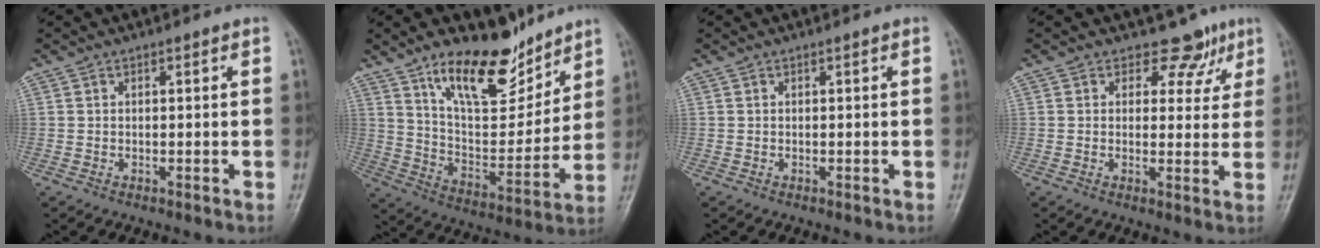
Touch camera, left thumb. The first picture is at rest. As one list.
[{"total": 16.9, "force": [12.2, 6.9, 9.6], "torque": [-0.111, -0.081, 0.216]}, {"total": 0.0}, {"total": 5.5, "force": [3.8, 3.8, 0.9], "torque": [0.022, -0.022, 0.041]}]